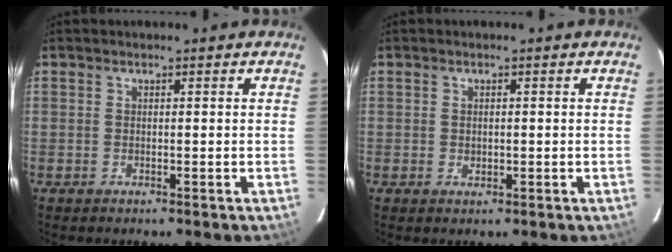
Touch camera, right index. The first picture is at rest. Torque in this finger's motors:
{"motor_torque": [-0.01, 0.08, -0.01, 0.00]}